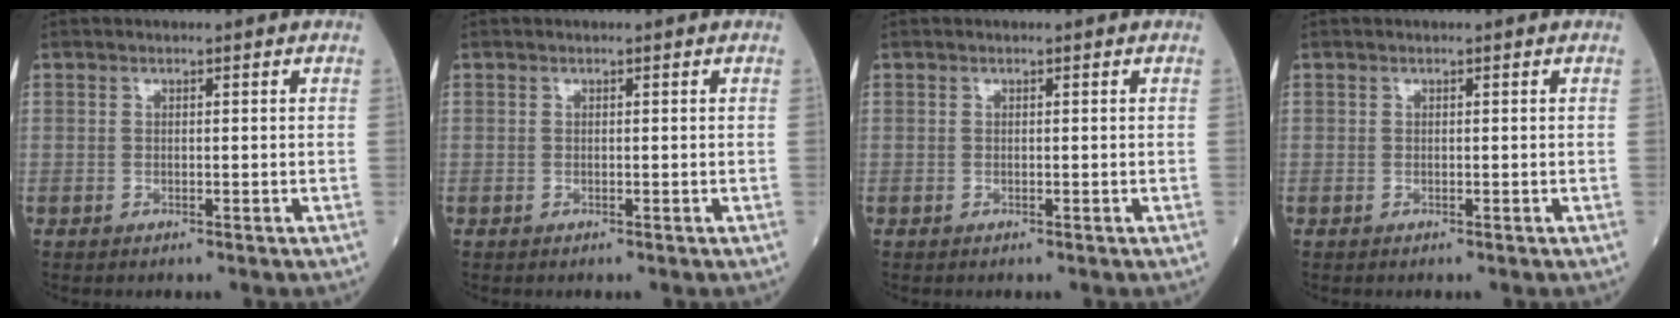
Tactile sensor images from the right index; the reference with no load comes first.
{"total": 0.0}
{"total": 0.0}
{"total": 0.0}